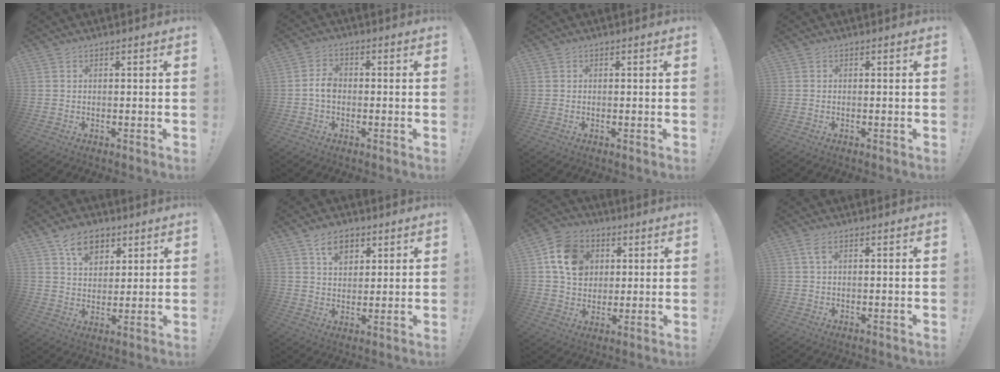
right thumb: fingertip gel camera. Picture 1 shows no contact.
{"total": 4.3, "force": [-0.9, 2.7, 3.2], "torque": [-0.064, 0.010, -0.017]}
{"total": 0.0}
{"total": 0.0}
{"total": 9.7, "force": [5.7, 6.5, 4.5], "torque": [-0.067, -0.021, 0.107]}
{"total": 7.4, "force": [4.2, 4.9, 3.7], "torque": [-0.053, -0.013, 0.076]}
{"total": 14.2, "force": [4.3, 11.7, 6.9], "torque": [-0.098, -0.002, 0.090]}
{"total": 2.4, "force": [0.9, 0.7, 2.1], "torque": [-0.041, 0.002, 0.014]}